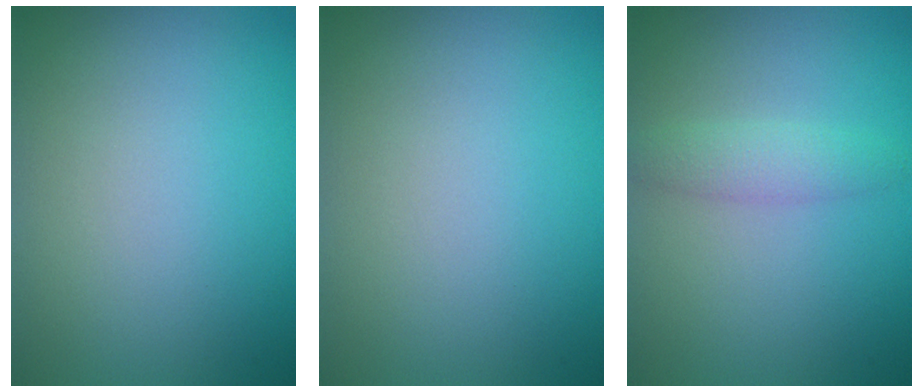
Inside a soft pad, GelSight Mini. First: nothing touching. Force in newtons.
{"total": 0.0}
{"total": 1.8, "press": 1.8, "slide": 0.0}